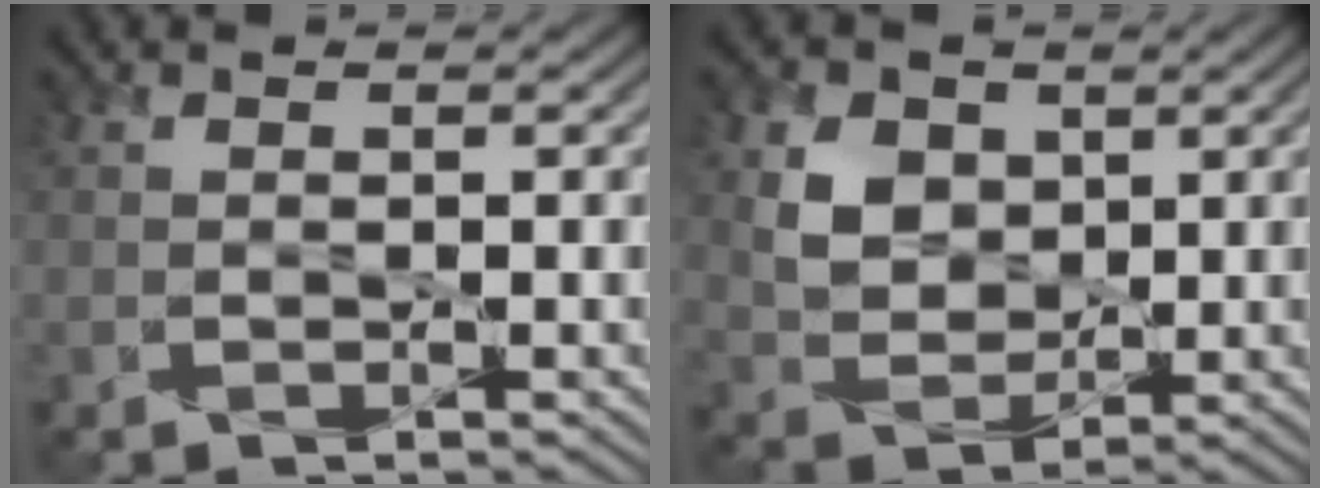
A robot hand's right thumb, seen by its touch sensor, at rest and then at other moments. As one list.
[{"total": 5.6, "force": [2.0, 4.6, 2.6], "torque": [-0.071, -0.007, 0.032]}]